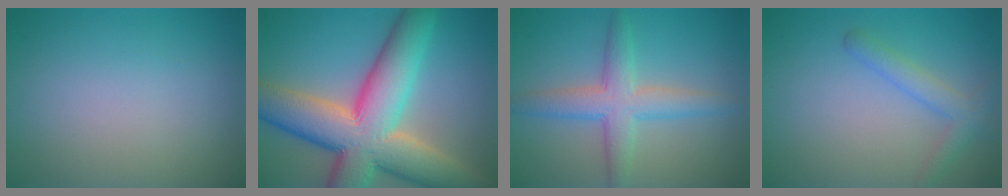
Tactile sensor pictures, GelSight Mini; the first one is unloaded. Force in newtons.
{"total": 13.7, "press": 13.7, "slide": 0.9}
{"total": 4.4, "press": 4.4, "slide": 0.1}
{"total": 2.3, "press": 2.3, "slide": 0.1}